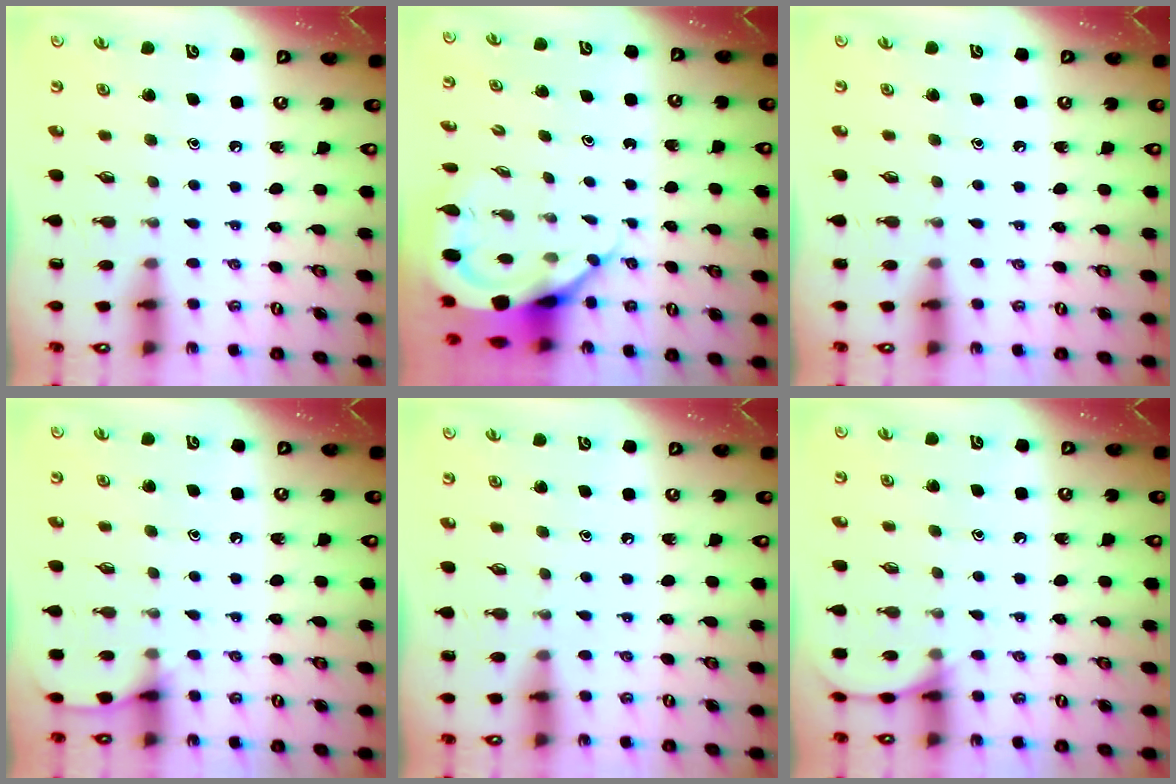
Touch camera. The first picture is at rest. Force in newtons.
{"total": 7.7, "press": 7.7, "slide": 0.9}
{"total": 0.0}
{"total": 5.0, "press": 5.0, "slide": 0.7}
{"total": 0.0}
{"total": 5.4, "press": 5.4, "slide": 0.7}